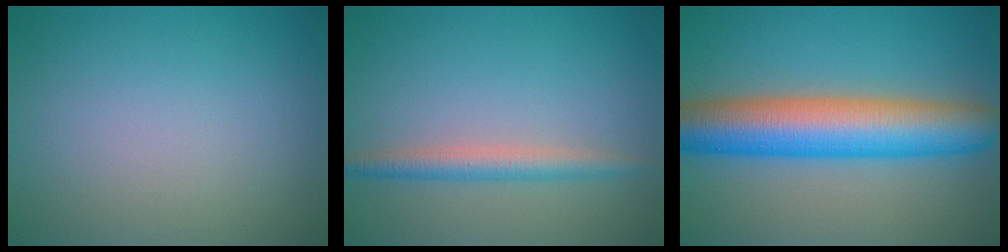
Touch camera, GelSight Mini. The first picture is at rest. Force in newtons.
{"total": 2.5, "press": 2.5, "slide": 0.1}
{"total": 9.9, "press": 9.9, "slide": 0.1}